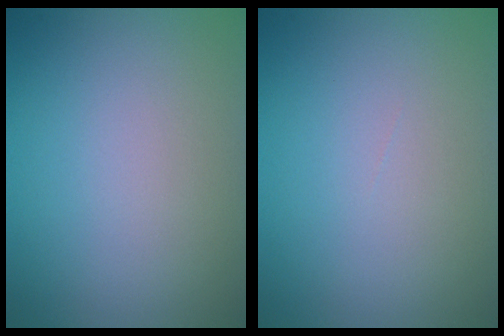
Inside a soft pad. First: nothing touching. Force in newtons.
{"total": 0.0}